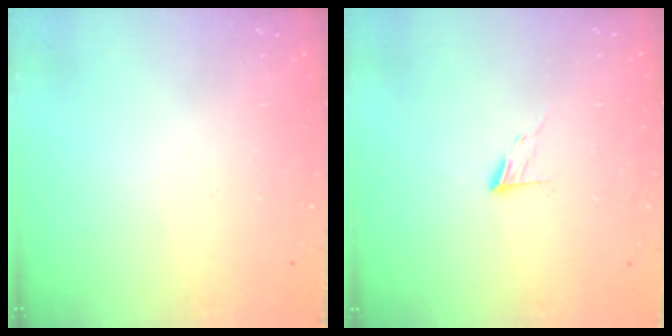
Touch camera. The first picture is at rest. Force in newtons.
{"total": 6.0, "press": 5.9, "slide": 0.6}